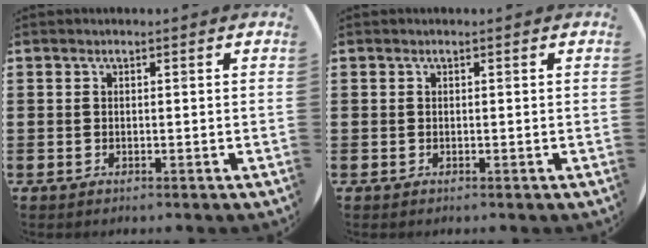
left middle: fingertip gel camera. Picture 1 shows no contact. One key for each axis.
{"total": 0.0}